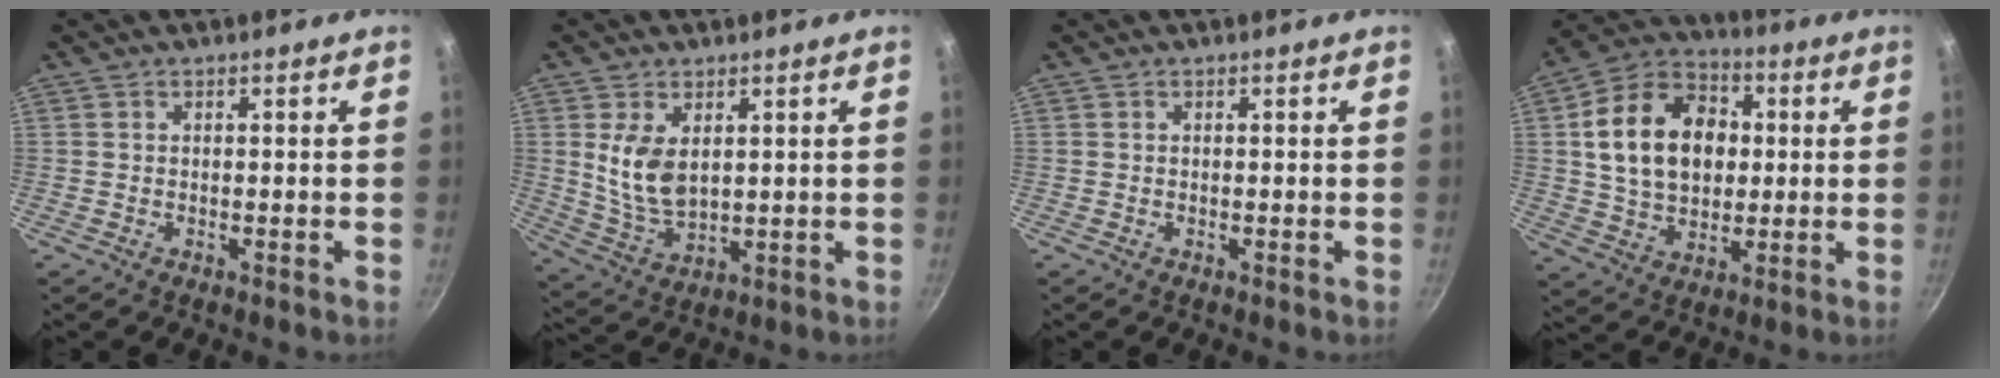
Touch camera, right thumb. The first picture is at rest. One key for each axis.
{"total": 9.1, "fx": 2.4, "fy": 5.3, "fz": 7.0, "tx": -0.127, "ty": -0.027, "tz": 0.060}
{"total": 0.0}
{"total": 18.4, "fx": 2.4, "fy": 13.5, "fz": 12.3, "tx": -0.181, "ty": 0.018, "tz": 0.035}